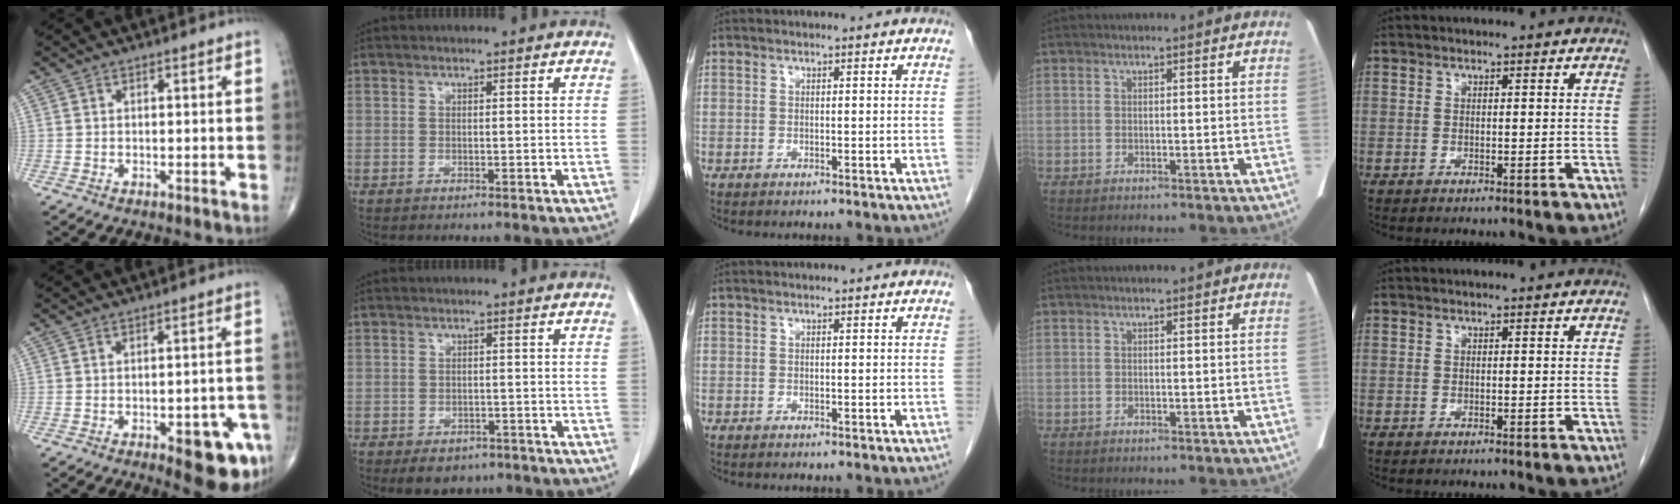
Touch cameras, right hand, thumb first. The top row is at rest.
{"thumb": {"total": 10.8, "force": [-4.9, 3.9, 8.8], "torque": [-0.084, 0.020, -0.052]}, "index": {"total": 5.1, "force": [-3.7, 3.2, 1.7], "torque": [-0.014, 0.003, -0.045]}}